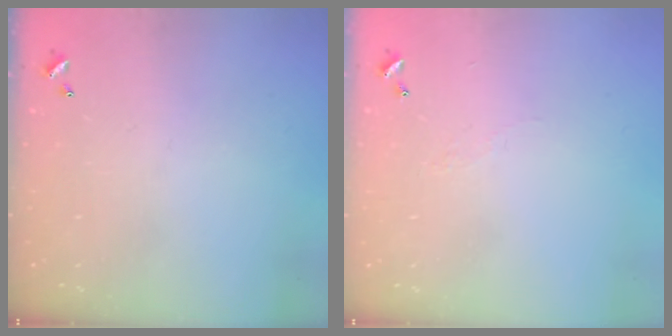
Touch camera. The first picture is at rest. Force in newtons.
{"total": 3.1, "press": 3.0, "slide": 0.6}